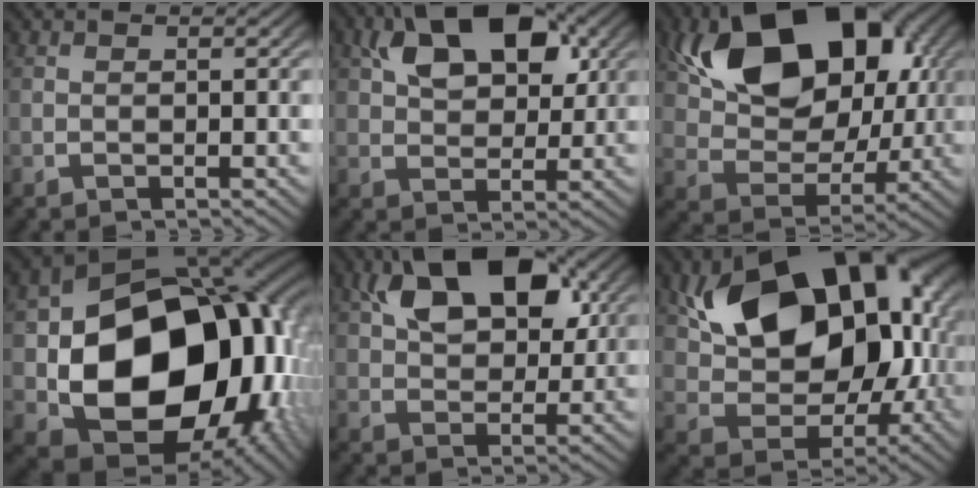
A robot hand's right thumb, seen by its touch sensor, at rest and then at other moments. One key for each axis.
{"total": 8.1, "fx": 3.3, "fy": 4.6, "fz": 5.8, "tx": -0.090, "ty": 0.005, "tz": 0.060}
{"total": 16.7, "fx": 4.3, "fy": 10.4, "fz": 12.3, "tx": -0.239, "ty": -0.010, "tz": 0.076}
{"total": 28.4, "fx": -2.1, "fy": 19.1, "fz": 20.9, "tx": -0.384, "ty": -0.092, "tz": 0.006}
{"total": 9.1, "fx": 3.5, "fy": 5.1, "fz": 6.7, "tx": -0.107, "ty": 0.005, "tz": 0.063}
{"total": 20.9, "fx": 3.4, "fy": 13.5, "fz": 15.6, "tx": -0.264, "ty": -0.021, "tz": 0.062}